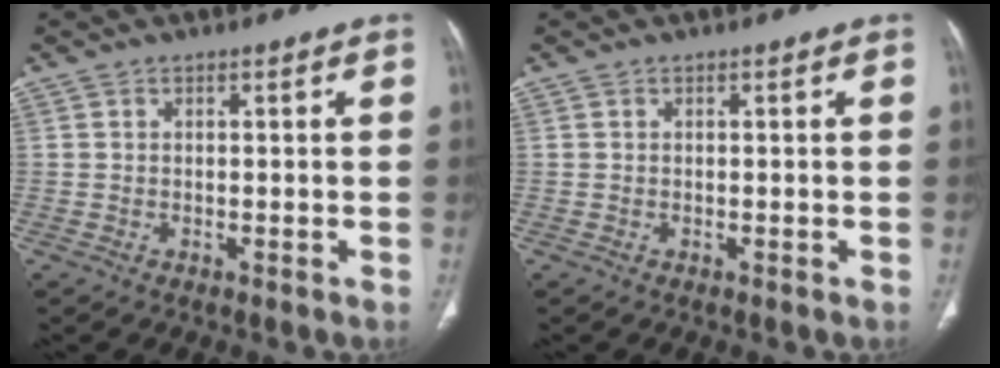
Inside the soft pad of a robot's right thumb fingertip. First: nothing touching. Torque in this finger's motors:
{"motor_torque": [-0.02, 0.02, -0.01, 0.01, 0.00]}